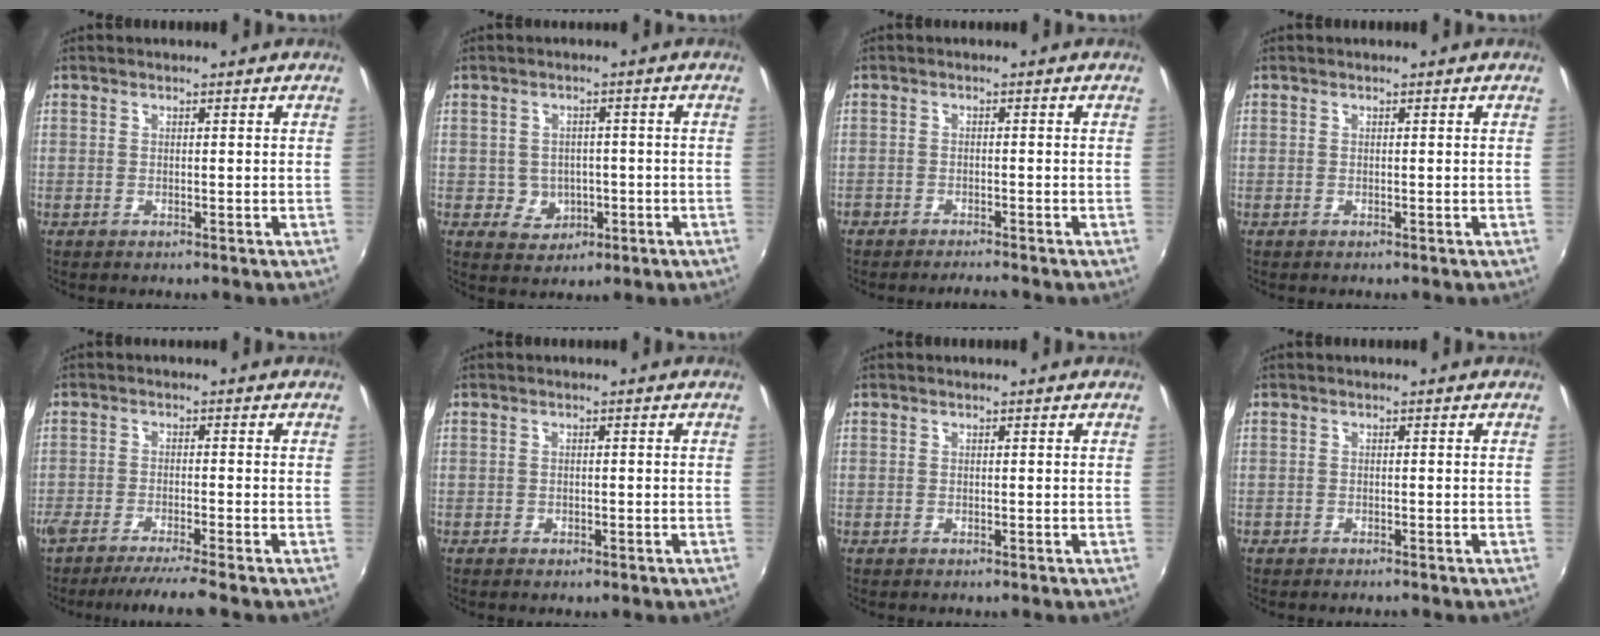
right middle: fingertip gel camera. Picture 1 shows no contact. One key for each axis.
{"total": 5.3, "fx": -1.0, "fy": 5.0, "fz": 1.4, "tx": -0.037, "ty": 0.008, "tz": -0.002}
{"total": 4.3, "fx": -3.9, "fy": 0.7, "fz": 1.7, "tx": -0.051, "ty": -0.010, "tz": -0.065}
{"total": 0.0}
{"total": 6.5, "fx": -5.6, "fy": -1.0, "fz": 3.1, "tx": -0.065, "ty": -0.015, "tz": -0.092}
{"total": 1.4, "fx": -0.9, "fy": 0.9, "fz": 0.6, "tx": -0.011, "ty": -0.007, "tz": -0.014}
{"total": 0.0}
{"total": 0.7, "fx": -0.7, "fy": 0.1, "fz": 0.1, "tx": -0.006, "ty": -0.003, "tz": -0.013}